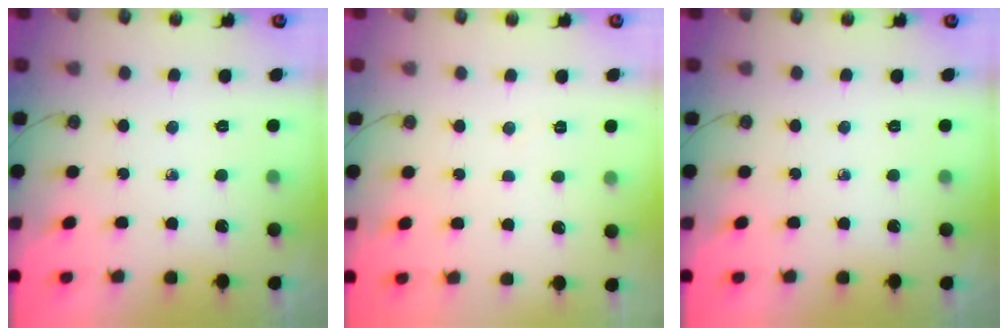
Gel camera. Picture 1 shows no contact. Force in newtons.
{"total": 13.2, "press": 3.1, "slide": 12.8}
{"total": 0.0}